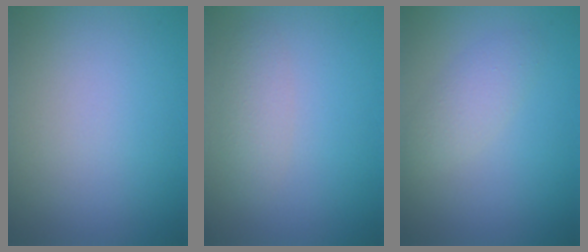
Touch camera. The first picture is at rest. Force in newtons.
{"total": 1.7, "press": 1.7, "slide": 0.1}
{"total": 2.2, "press": 2.2, "slide": 0.2}